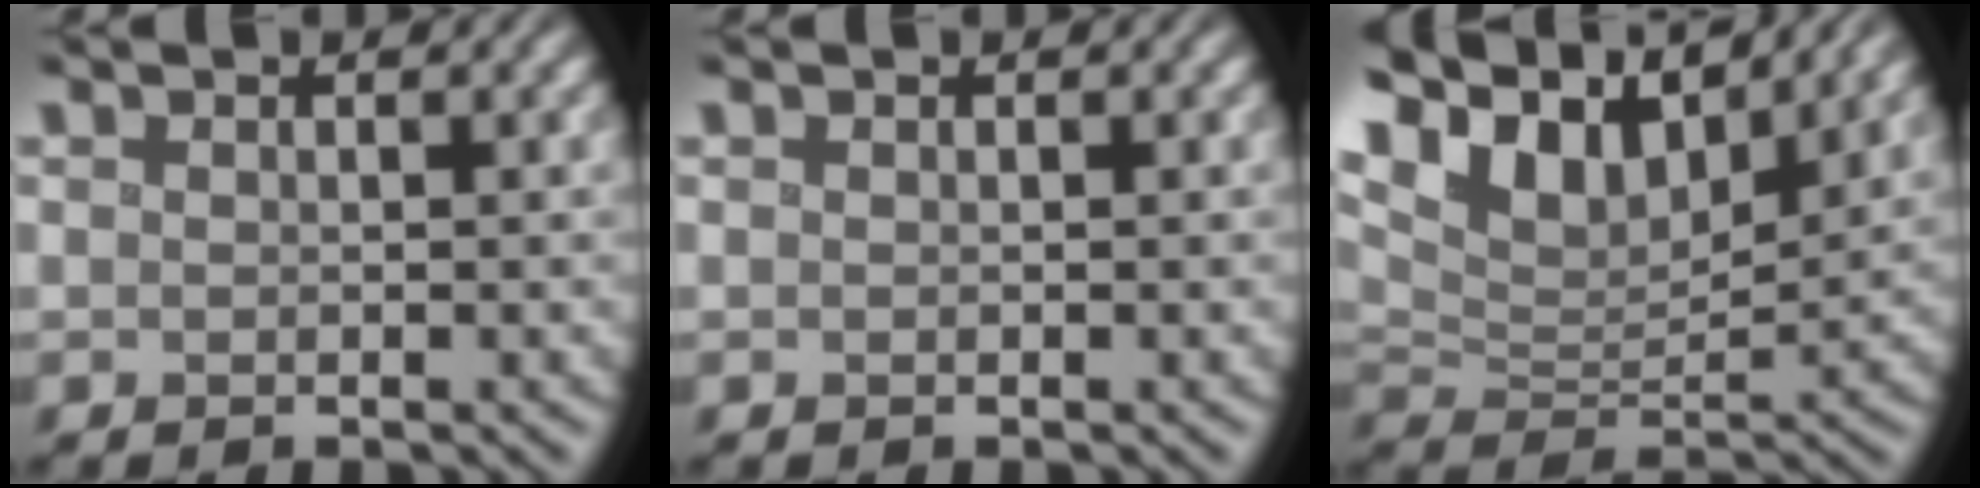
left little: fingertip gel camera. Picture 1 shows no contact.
{"total": 0.0}
{"total": 10.7, "force": [7.4, 4.5, 6.3], "torque": [-0.132, 0.022, 0.126]}